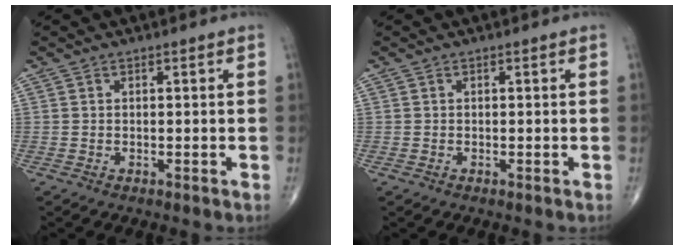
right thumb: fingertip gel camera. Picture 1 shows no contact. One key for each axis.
{"total": 0.0}